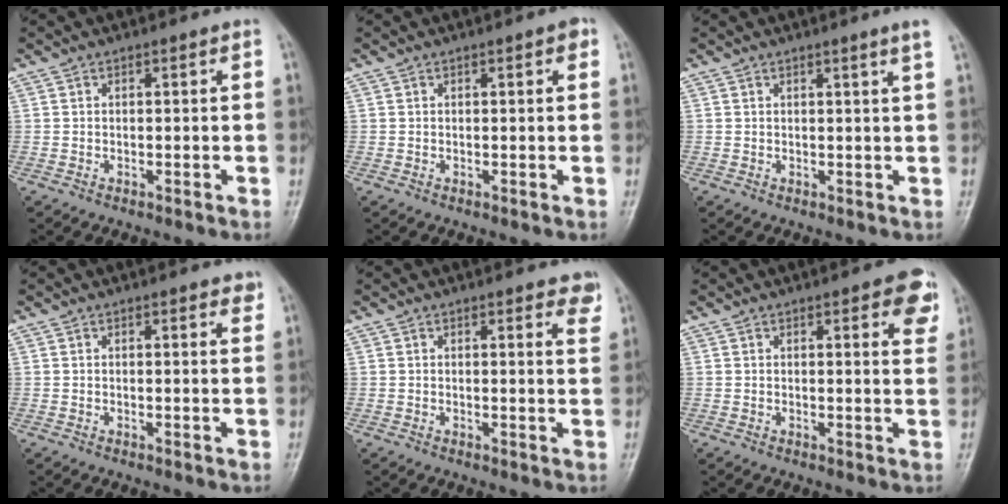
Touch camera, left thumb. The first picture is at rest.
{"total": 1.7, "force": [0.7, 0.6, 1.4], "torque": [-0.014, 0.001, 0.006]}
{"total": 2.3, "force": [1.4, -0.7, 1.6], "torque": [-0.024, -0.010, 0.022]}
{"total": 2.4, "force": [1.6, 0.9, 1.6], "torque": [-0.008, -0.006, 0.015]}
{"total": 4.5, "force": [3.1, 1.5, 2.8], "torque": [-0.014, -0.014, 0.027]}
{"total": 7.2, "force": [3.6, 2.5, 5.7], "torque": [-0.040, -0.012, 0.035]}